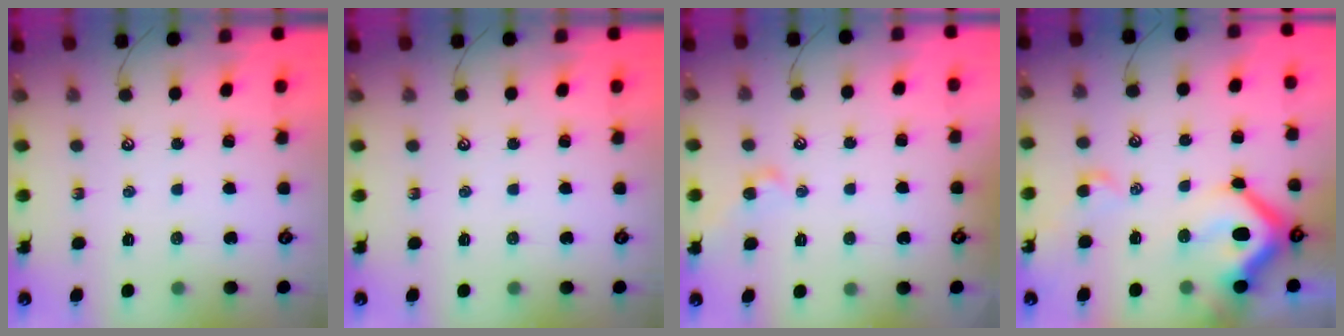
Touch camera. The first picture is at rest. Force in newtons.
{"total": 0.0}
{"total": 2.2, "press": 2.2, "slide": 0.1}
{"total": 14.3, "press": 14.2, "slide": 1.9}